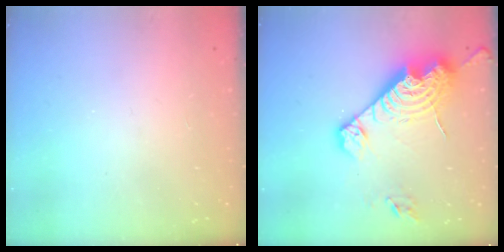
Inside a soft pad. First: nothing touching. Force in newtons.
{"total": 19.7, "press": 19.7, "slide": 1.8}